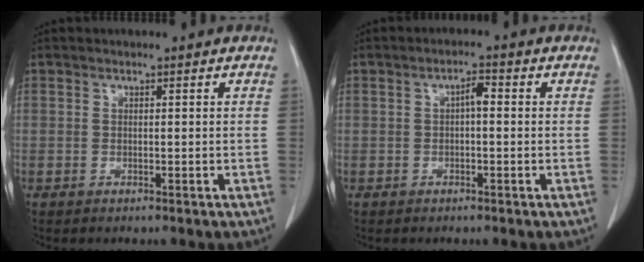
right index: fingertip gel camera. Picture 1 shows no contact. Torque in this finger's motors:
{"motor_torque": [0.33, -0.01, 0.11, 0.04]}